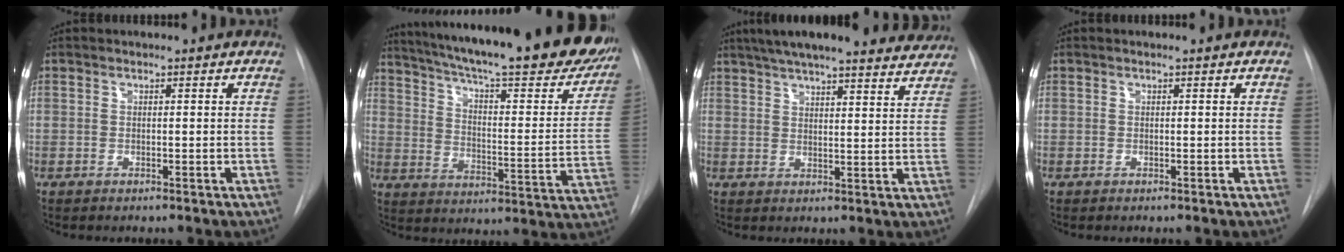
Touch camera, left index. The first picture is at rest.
{"total": 33.3, "force": [27.5, 5.7, 17.9], "torque": [-0.272, -0.058, 0.355]}
{"total": 22.7, "force": [20.1, 3.7, 9.9], "torque": [-0.162, 0.002, 0.252]}
{"total": 0.0}